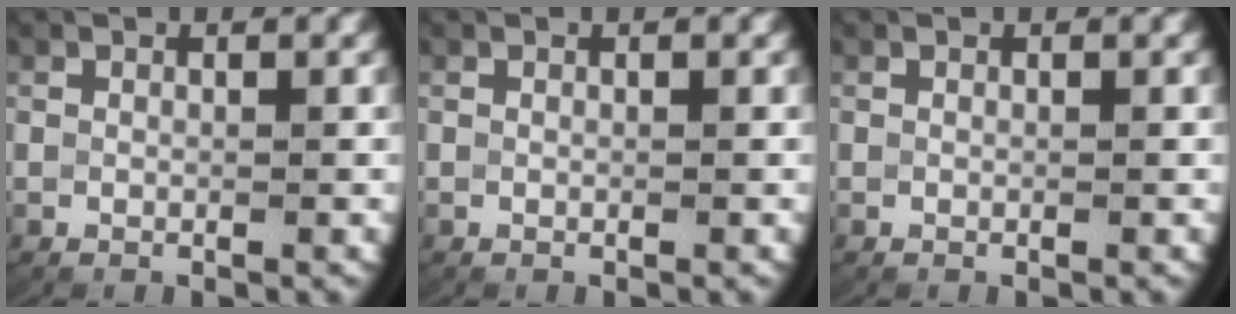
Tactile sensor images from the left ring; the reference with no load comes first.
{"total": 0.0}
{"total": 0.0}